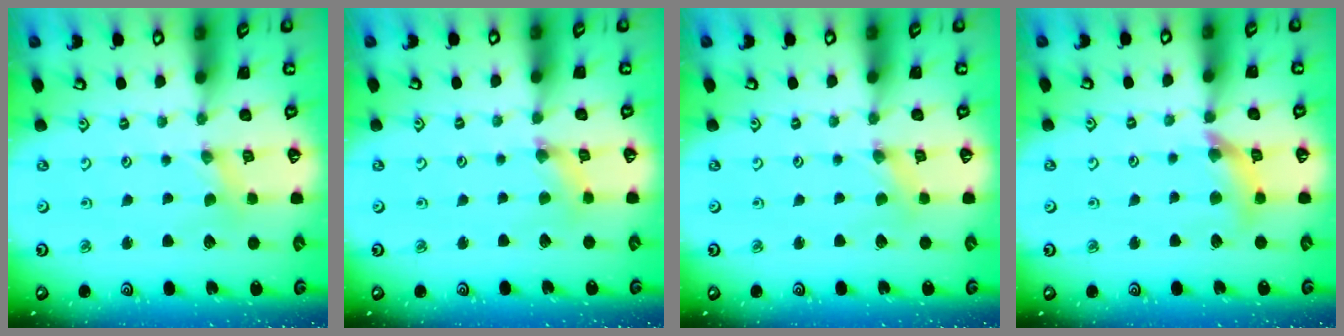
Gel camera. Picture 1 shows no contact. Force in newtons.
{"total": 2.0, "press": 2.0, "slide": 0.3}
{"total": 0.6, "press": 0.6, "slide": 0.2}
{"total": 10.3, "press": 10.2, "slide": 1.2}